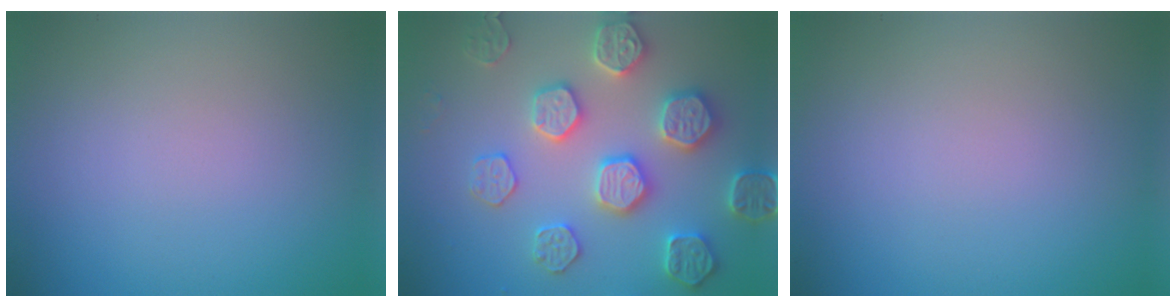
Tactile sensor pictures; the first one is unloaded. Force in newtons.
{"total": 5.4, "press": 5.3, "slide": 1.2}
{"total": 0.0}